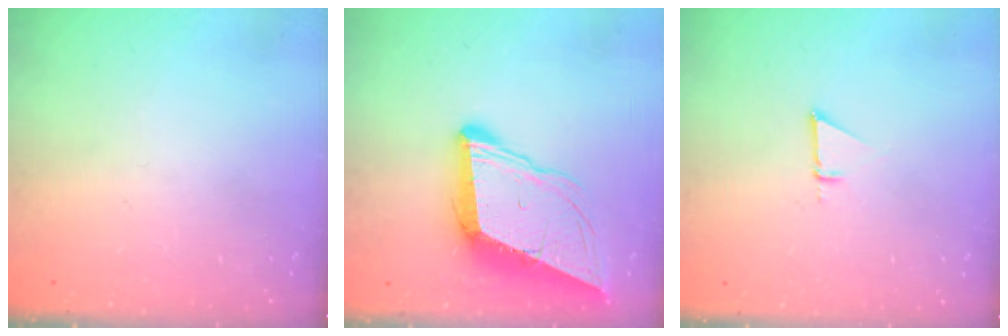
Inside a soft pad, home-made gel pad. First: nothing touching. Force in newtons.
{"total": 11.1, "press": 10.6, "slide": 3.3}
{"total": 3.1, "press": 3.1, "slide": 0.2}